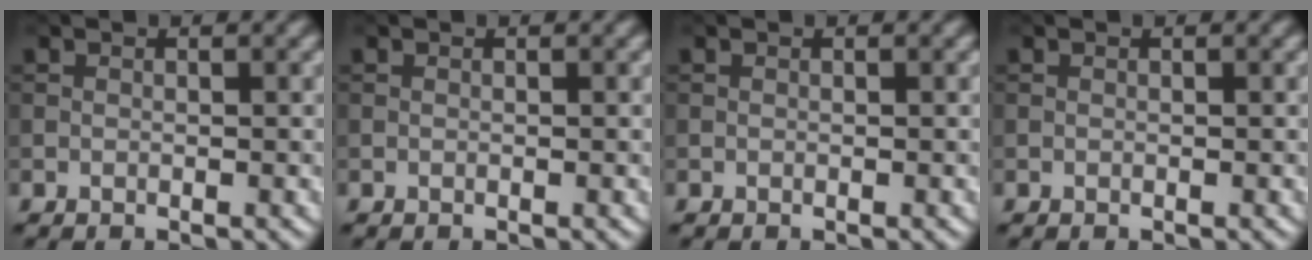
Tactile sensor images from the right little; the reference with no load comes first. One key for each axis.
{"total": 0.0}
{"total": 0.0}
{"total": 0.0}